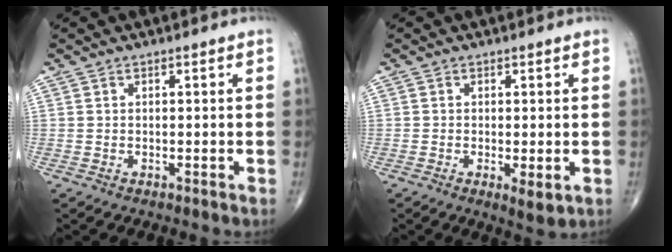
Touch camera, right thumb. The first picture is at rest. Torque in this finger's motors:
{"motor_torque": [-0.20, 0.24, -0.14, -0.08, -0.02]}